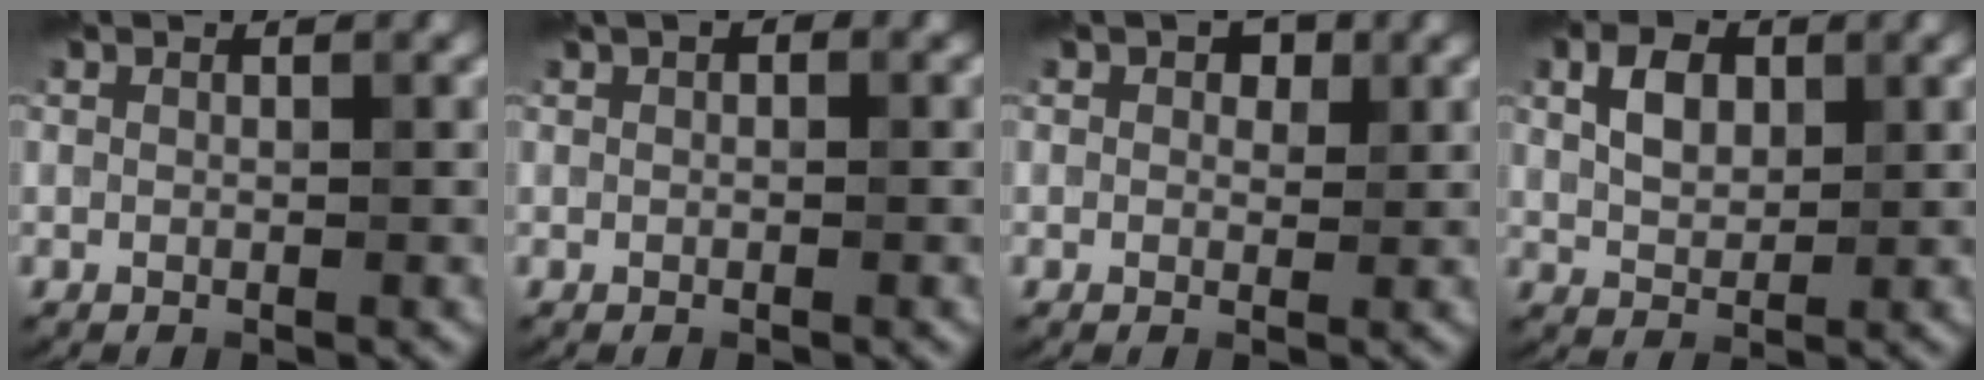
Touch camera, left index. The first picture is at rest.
{"total": 1.1, "force": [0.4, 0.6, 0.9], "torque": [-0.011, 0.006, 0.002]}
{"total": 1.7, "force": [0.5, 1.1, 1.2], "torque": [-0.018, -0.001, 0.010]}
{"total": 3.5, "force": [1.0, 2.2, 2.5], "torque": [-0.049, 0.007, 0.017]}